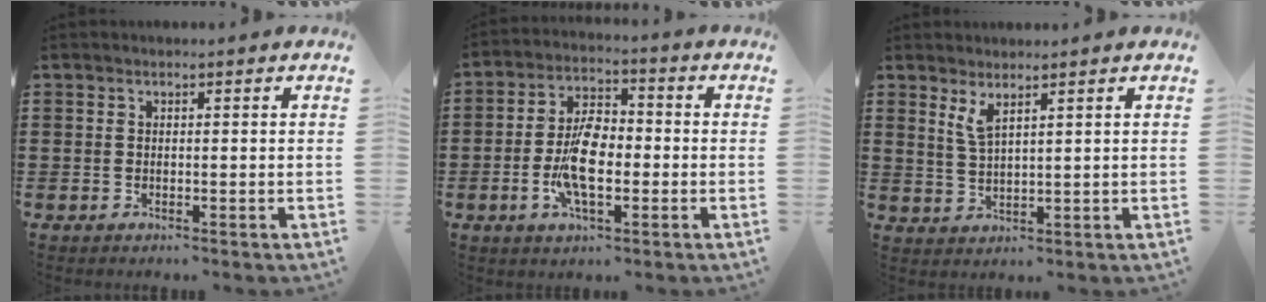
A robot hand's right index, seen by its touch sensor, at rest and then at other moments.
{"total": 8.9, "force": [-1.9, 4.1, 7.7], "torque": [-0.170, -0.002, -0.040]}
{"total": 2.9, "force": [2.1, 0.6, 1.9], "torque": [-0.043, 0.002, 0.038]}